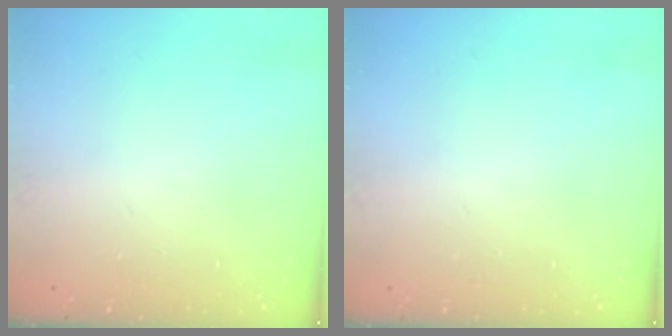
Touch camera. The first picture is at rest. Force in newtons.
{"total": 0.0}